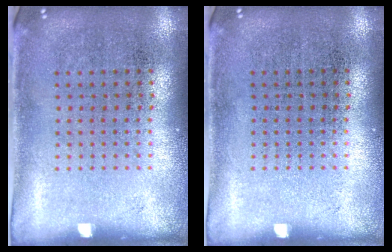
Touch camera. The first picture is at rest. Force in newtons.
{"total": 0.0}